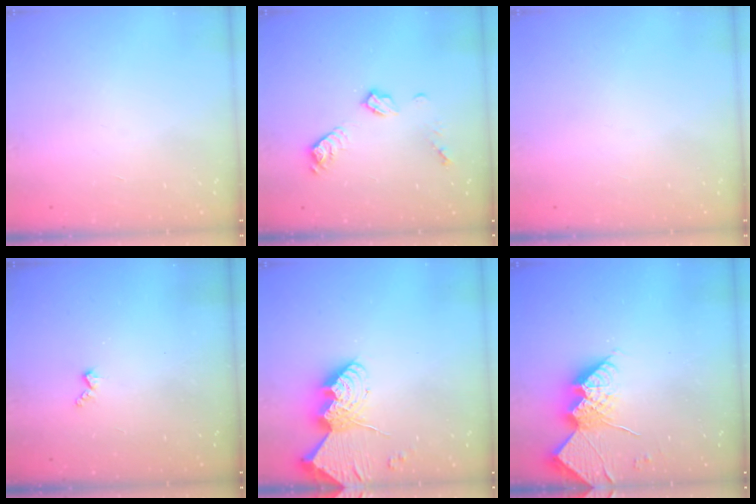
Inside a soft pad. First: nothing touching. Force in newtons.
{"total": 9.8, "press": 9.8, "slide": 0.4}
{"total": 0.0}
{"total": 4.0, "press": 3.9, "slide": 0.5}
{"total": 13.9, "press": 13.8, "slide": 1.3}
{"total": 14.0, "press": 13.9, "slide": 1.3}